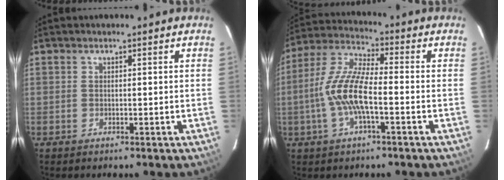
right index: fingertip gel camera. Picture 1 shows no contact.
{"total": 11.6, "force": [-2.7, 3.2, 10.8], "torque": [-0.228, 0.004, -0.056]}